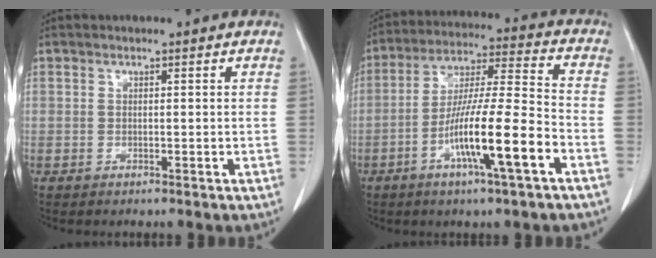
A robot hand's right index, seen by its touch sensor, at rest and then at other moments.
{"total": 14.4, "force": [-5.8, 0.3, 13.1], "torque": [-0.240, -0.004, -0.105]}